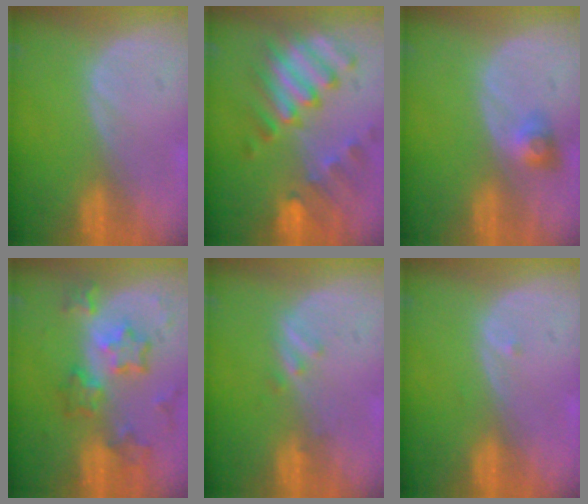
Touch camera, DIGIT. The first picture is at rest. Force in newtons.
{"total": 10.1, "press": 8.8, "slide": 4.9}
{"total": 2.9, "press": 2.7, "slide": 1.2}
{"total": 8.7, "press": 7.6, "slide": 4.2}
{"total": 1.4, "press": 1.4, "slide": 0.2}
{"total": 0.5, "press": 0.4, "slide": 0.3}